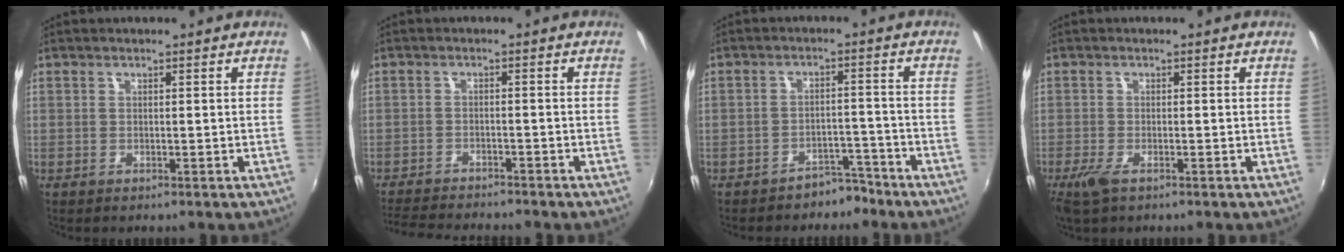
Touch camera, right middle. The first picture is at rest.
{"total": 9.4, "force": [-8.7, 1.4, 3.2], "torque": [-0.087, -0.017, -0.143]}
{"total": 4.9, "force": [-4.2, 2.3, 0.9], "torque": [-0.017, 0.019, -0.056]}
{"total": 3.2, "force": [-2.0, 0.9, 2.4], "torque": [-0.056, -0.010, -0.039]}